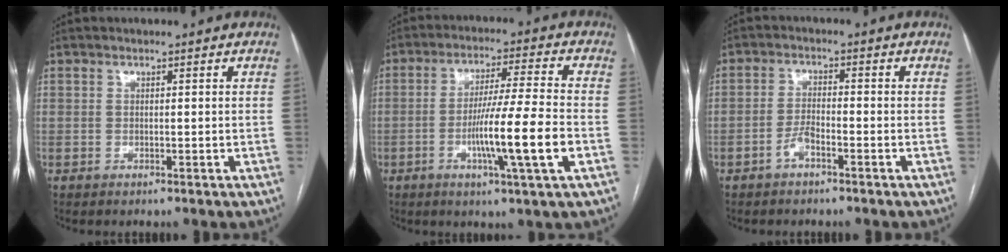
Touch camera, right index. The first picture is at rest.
{"total": 11.8, "force": [-3.4, -0.9, 11.2], "torque": [-0.200, -0.010, -0.062]}
{"total": 2.7, "force": [-1.6, 0.7, 2.0], "torque": [-0.037, 0.006, -0.032]}